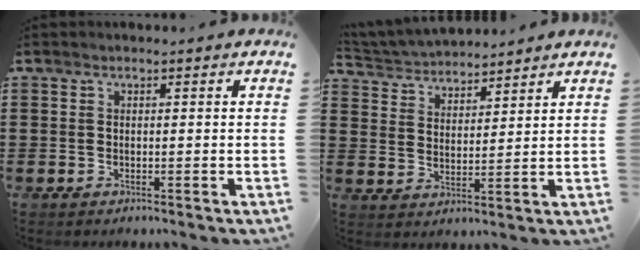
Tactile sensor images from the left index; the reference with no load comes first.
{"total": 3.9, "force": [3.8, 0.7, 0.0], "torque": [-0.019, -0.018, 0.068]}